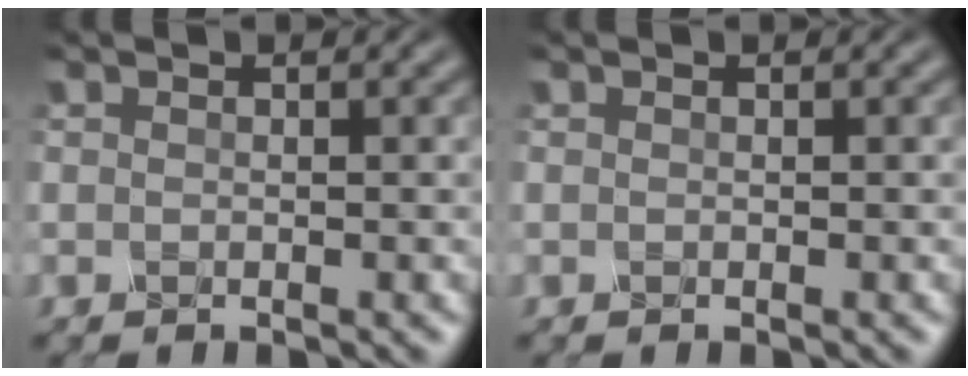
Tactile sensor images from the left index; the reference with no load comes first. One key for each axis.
{"total": 0.0}